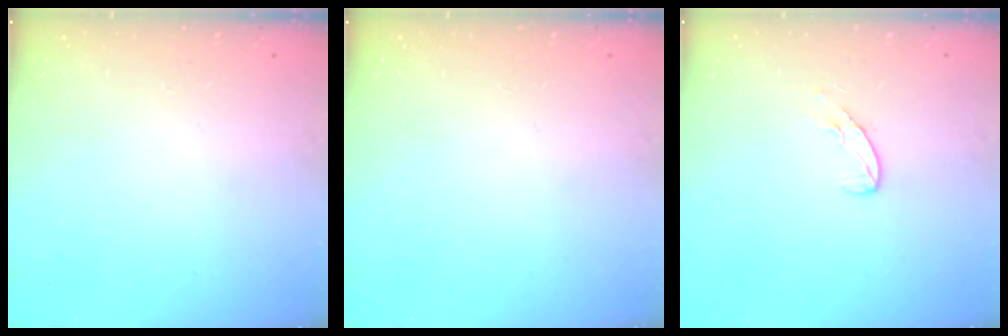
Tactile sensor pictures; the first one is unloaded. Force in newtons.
{"total": 0.0}
{"total": 6.3, "press": 6.3, "slide": 0.4}